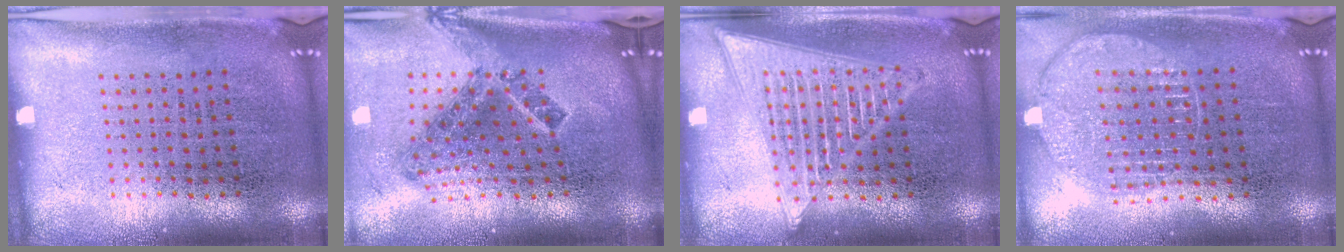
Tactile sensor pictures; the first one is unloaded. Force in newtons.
{"total": 2.0, "press": 1.3, "slide": 1.6}
{"total": 3.1, "press": 3.1, "slide": 0.3}
{"total": 1.1, "press": 1.1, "slide": 0.1}